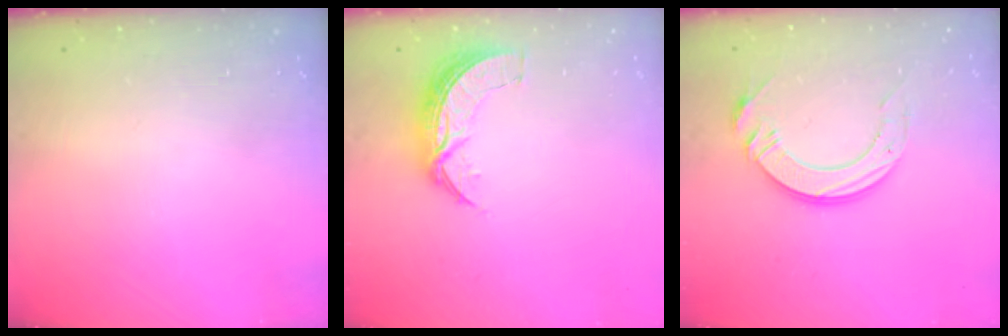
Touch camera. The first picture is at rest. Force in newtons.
{"total": 7.7, "press": 7.7, "slide": 0.7}
{"total": 12.8, "press": 12.7, "slide": 1.2}